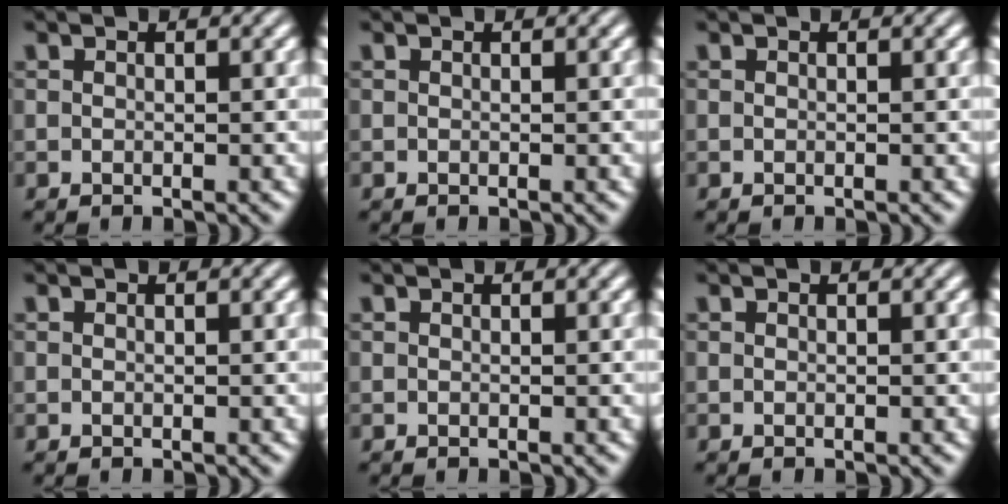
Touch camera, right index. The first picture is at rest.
{"total": 0.0}
{"total": 0.0}
{"total": 0.0}
{"total": 0.0}
{"total": 0.0}